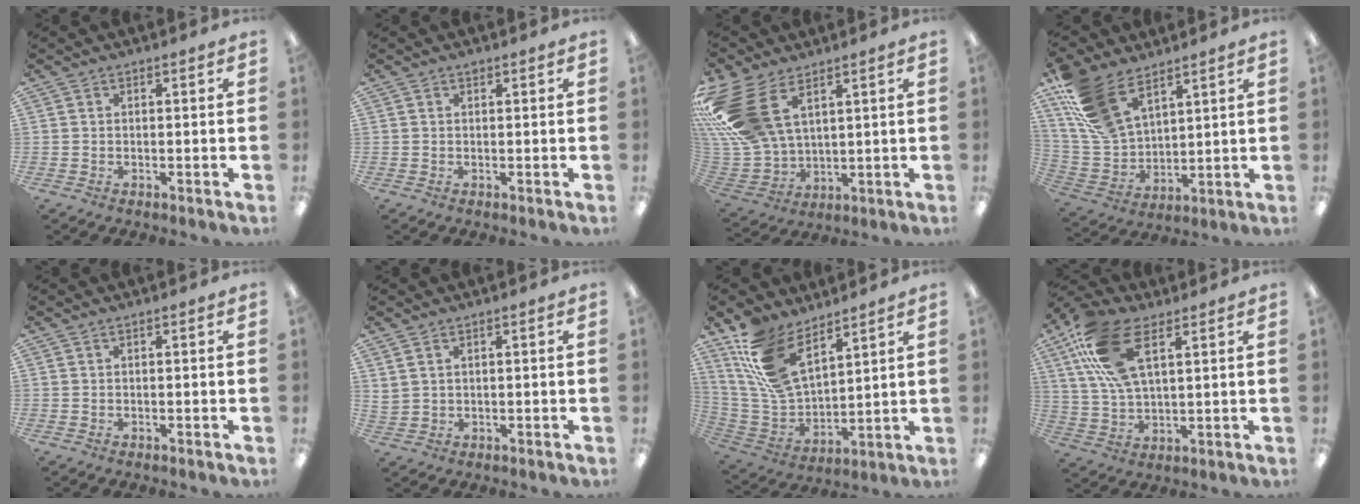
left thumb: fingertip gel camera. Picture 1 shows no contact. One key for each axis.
{"total": 0.6, "fx": 0.5, "fy": 0.3, "fz": 0.3, "tx": -0.007, "ty": 0.002, "tz": 0.009}
{"total": 21.2, "fx": 9.6, "fy": 12.5, "fz": 14.2, "tx": -0.323, "ty": -0.038, "tz": 0.176}
{"total": 15.9, "fx": 10.5, "fy": 8.4, "fz": 8.4, "tx": -0.208, "ty": -0.035, "tz": 0.205}
{"total": 0.0}
{"total": 2.4, "fx": 1.4, "fy": 1.4, "fz": 1.3, "tx": -0.030, "ty": 0.001, "tz": 0.026}
{"total": 17.1, "fx": 10.5, "fy": 8.8, "fz": 10.1, "tx": -0.241, "ty": -0.041, "tz": 0.201}
{"total": 16.8, "fx": 8.1, "fy": 8.0, "fz": 12.4, "tx": -0.271, "ty": -0.013, "tz": 0.147}